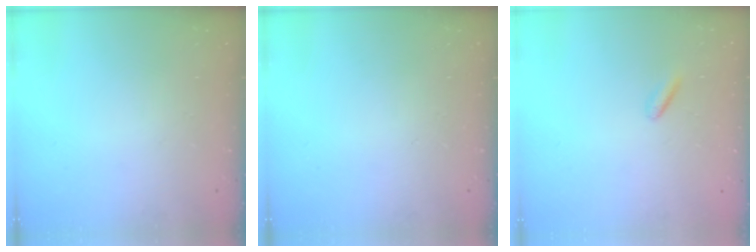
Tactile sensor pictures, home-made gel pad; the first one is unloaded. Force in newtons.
{"total": 0.0}
{"total": 2.5, "press": 2.4, "slide": 0.7}